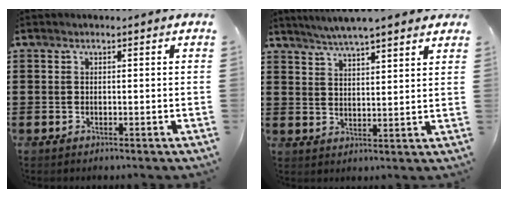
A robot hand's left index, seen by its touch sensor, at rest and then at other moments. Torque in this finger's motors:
{"motor_torque": [2.14, 0.00, 0.50, 0.14]}